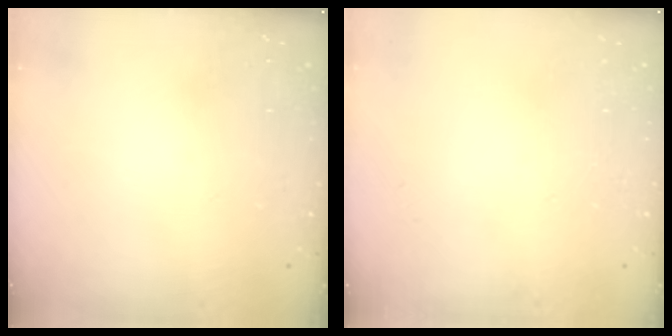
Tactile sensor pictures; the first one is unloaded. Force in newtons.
{"total": 0.0}